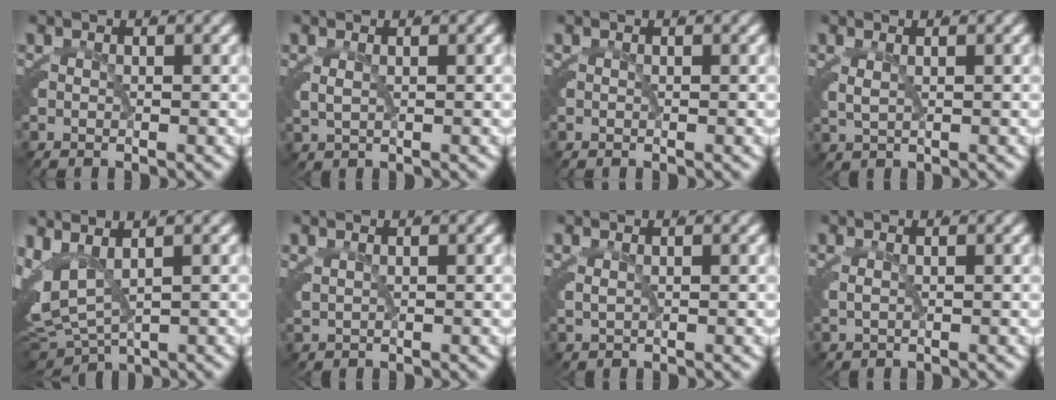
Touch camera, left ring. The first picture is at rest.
{"total": 0.9, "force": [0.6, 0.4, 0.6], "torque": [-0.022, -0.008, 0.022]}
{"total": 0.0}
{"total": 1.3, "force": [0.7, 0.6, 0.9], "torque": [-0.026, -0.010, 0.025]}
{"total": 9.6, "force": [0.0, 7.9, 5.4], "torque": [-0.150, -0.039, 0.014]}
{"total": 1.1, "force": [1.0, 0.3, 0.4], "torque": [-0.007, -0.003, 0.028]}
{"total": 0.8, "force": [0.7, 0.2, 0.4], "torque": [-0.012, -0.007, 0.023]}
{"total": 0.6, "force": [0.4, 0.1, 0.3], "torque": [-0.014, -0.006, 0.017]}